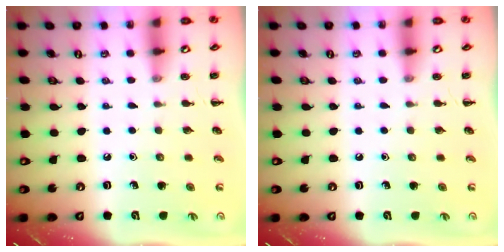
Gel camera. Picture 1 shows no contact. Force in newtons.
{"total": 0.7, "press": 0.6, "slide": 0.4}